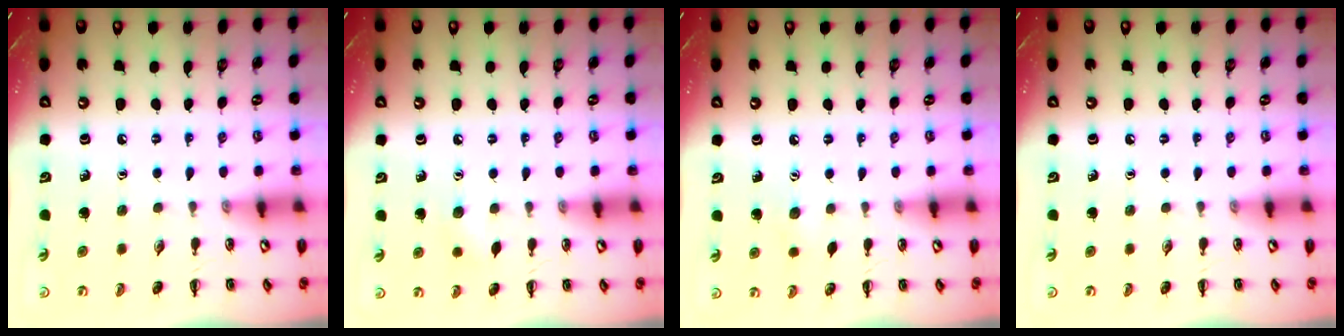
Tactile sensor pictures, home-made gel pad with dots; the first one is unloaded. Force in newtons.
{"total": 5.5, "press": 5.3, "slide": 1.2}
{"total": 4.8, "press": 4.7, "slide": 1.1}
{"total": 0.0}